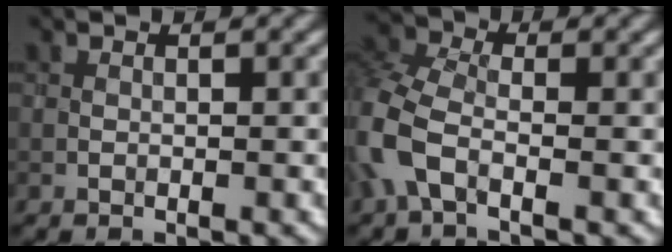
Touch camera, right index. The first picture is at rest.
{"total": 6.6, "force": [-2.2, 3.8, 4.9], "torque": [-0.132, -0.003, -0.065]}